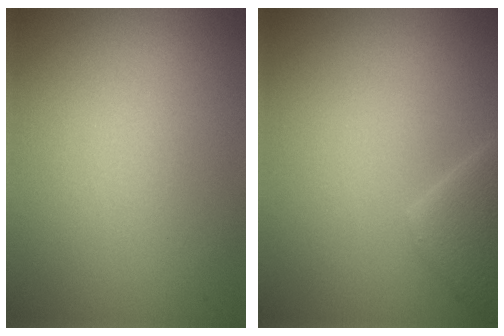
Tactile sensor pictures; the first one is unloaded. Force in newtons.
{"total": 2.8, "press": 2.8, "slide": 0.3}